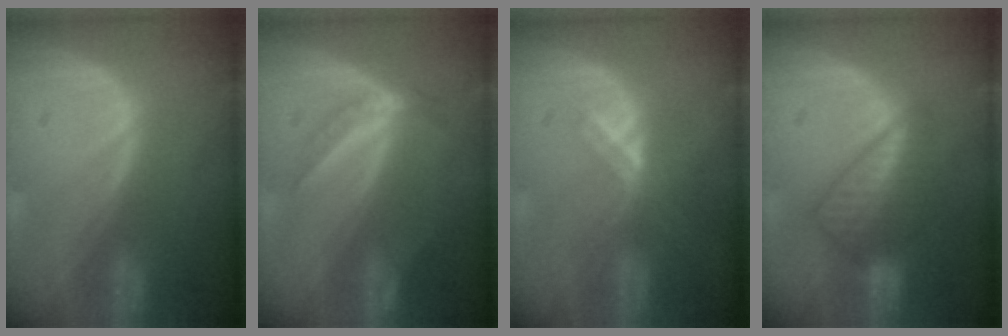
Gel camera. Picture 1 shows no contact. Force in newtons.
{"total": 4.6, "press": 4.1, "slide": 2.1}
{"total": 5.5, "press": 4.9, "slide": 2.6}
{"total": 6.3, "press": 6.3, "slide": 0.2}